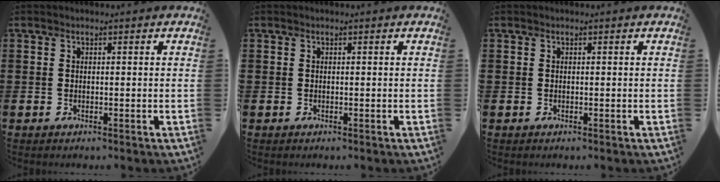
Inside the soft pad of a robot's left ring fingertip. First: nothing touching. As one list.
[{"total": 0.0}, {"total": 0.0}]